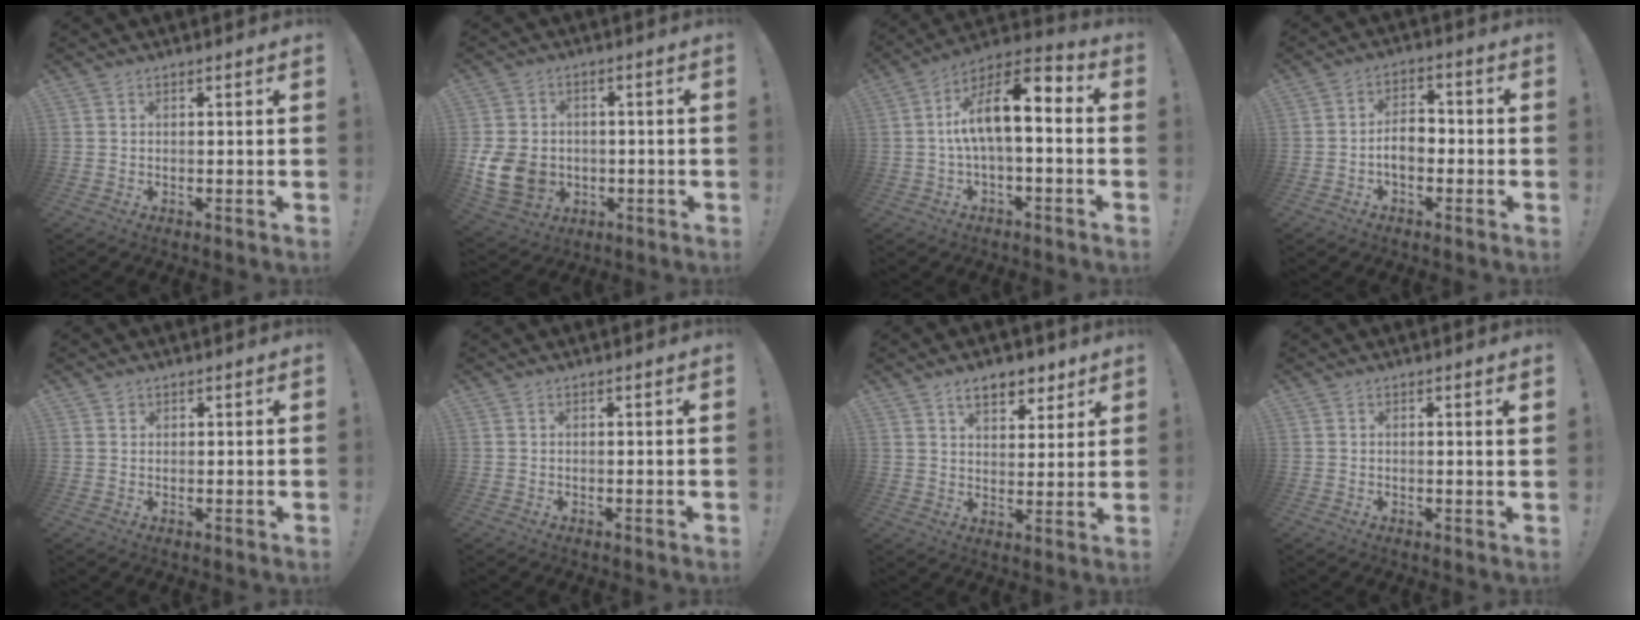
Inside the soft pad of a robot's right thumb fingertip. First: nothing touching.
{"total": 12.2, "force": [-1.9, 10.2, 6.5], "torque": [-0.122, 0.012, -0.031]}
{"total": 13.3, "force": [1.7, 4.8, 12.3], "torque": [-0.211, -0.001, 0.028]}
{"total": 6.7, "force": [-1.7, 4.3, 4.9], "torque": [-0.083, 0.012, -0.032]}
{"total": 1.1, "force": [1.0, 0.6, 0.1], "torque": [-0.001, -0.003, 0.019]}
{"total": 0.0}
{"total": 8.4, "force": [5.6, 4.6, 4.3], "torque": [-0.060, -0.025, 0.102]}
{"total": 1.2, "force": [0.7, -0.3, 1.0], "torque": [-0.011, -0.004, 0.008]}